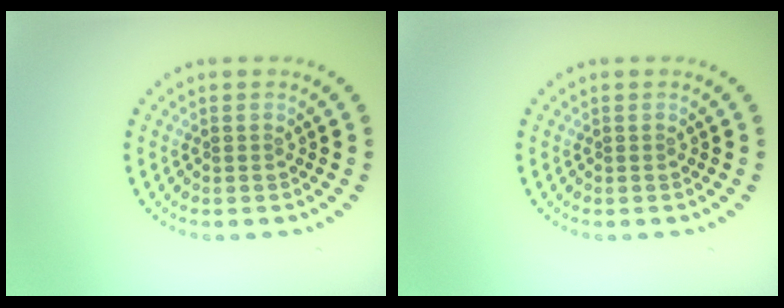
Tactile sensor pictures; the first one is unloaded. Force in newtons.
{"total": 0.0}